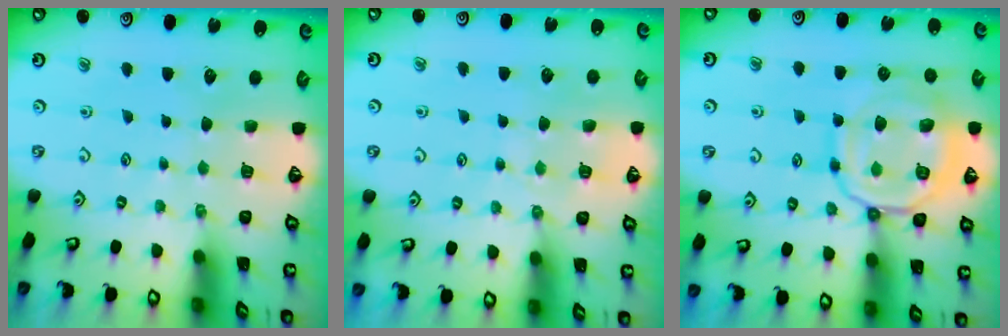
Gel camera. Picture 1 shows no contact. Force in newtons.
{"total": 4.0, "press": 3.9, "slide": 0.5}
{"total": 15.7, "press": 15.7, "slide": 1.4}